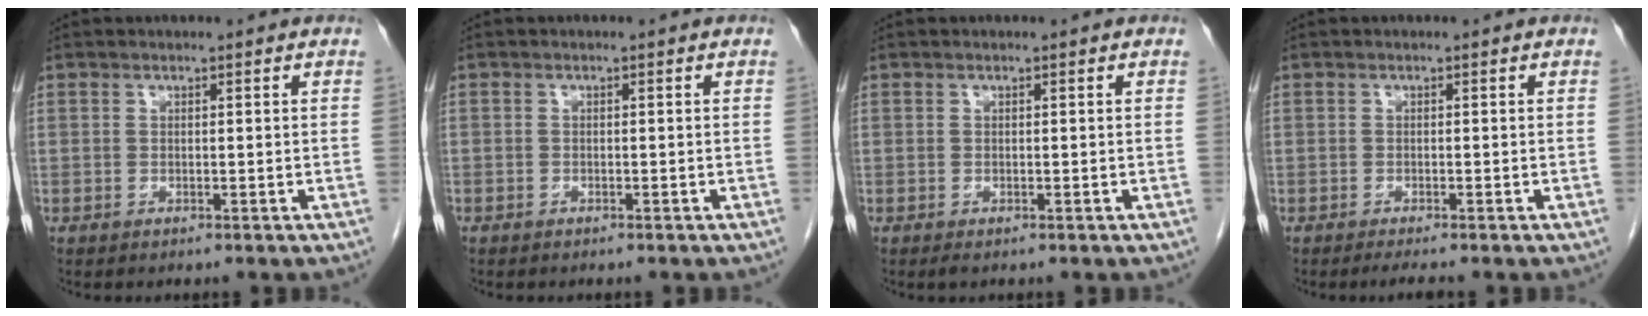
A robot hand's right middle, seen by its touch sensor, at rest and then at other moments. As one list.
[{"total": 0.5, "force": [-0.4, 0.3, 0.0], "torque": [-0.006, 0.003, -0.011]}, {"total": 0.5, "force": [-0.3, 0.1, 0.4], "torque": [-0.007, -0.002, -0.004]}, {"total": 2.0, "force": [-1.7, -0.4, 1.1], "torque": [-0.014, -0.003, -0.027]}]